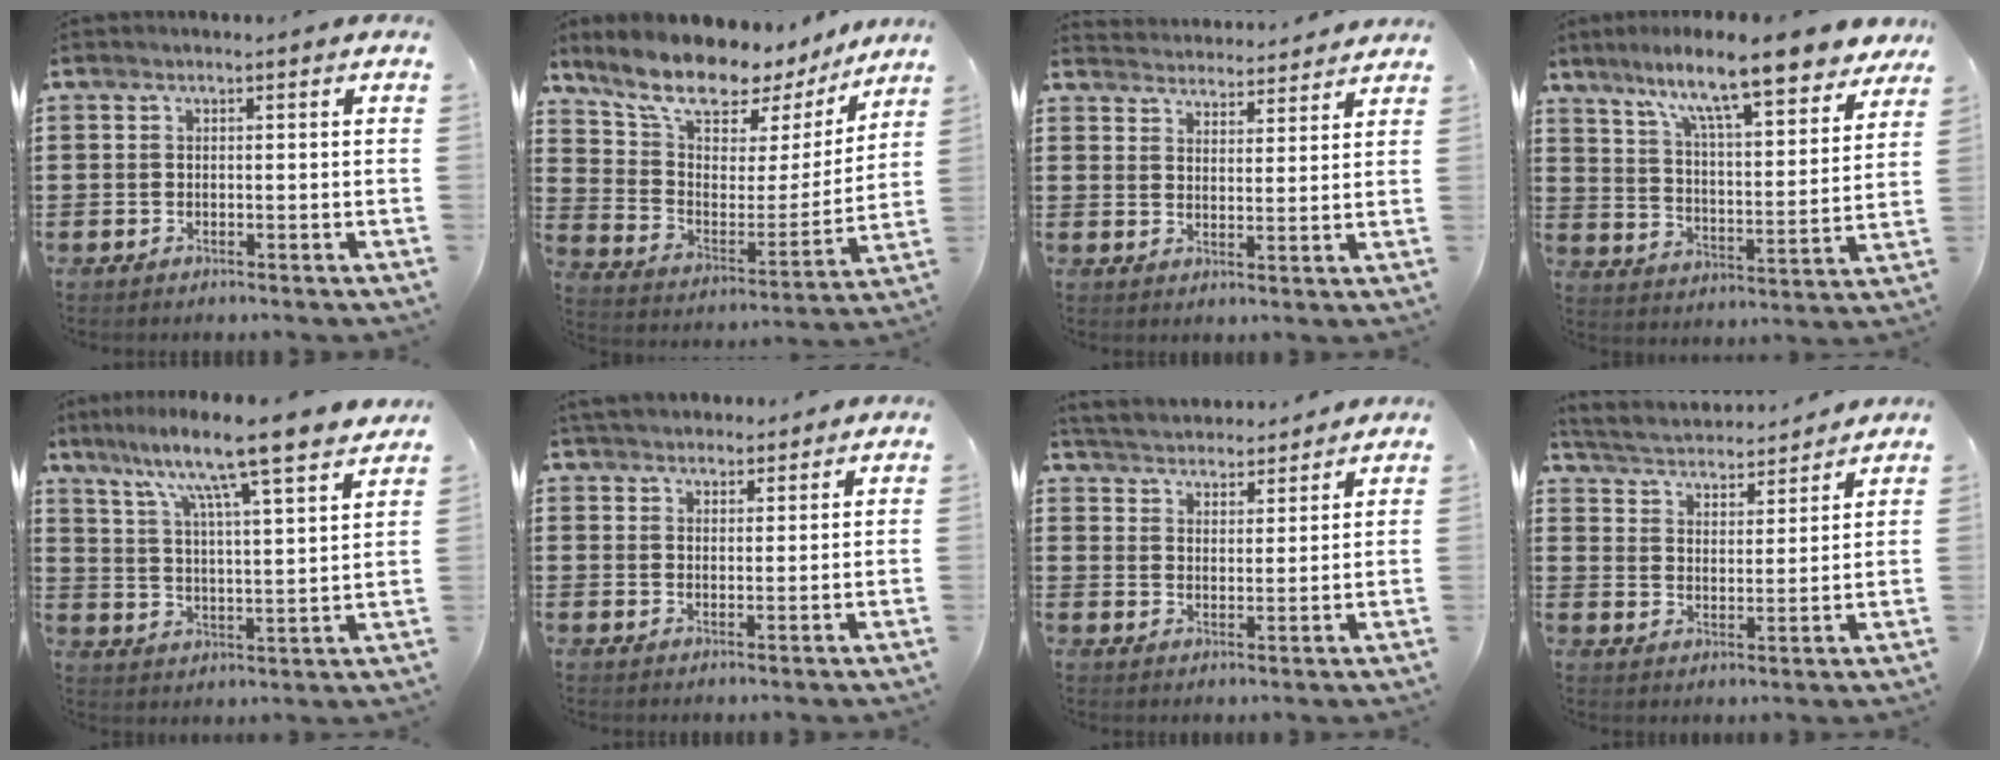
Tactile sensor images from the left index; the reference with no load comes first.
{"total": 10.8, "force": [9.4, 3.2, 4.2], "torque": [-0.106, -0.073, 0.160]}
{"total": 3.8, "force": [3.7, 0.0, -0.5], "torque": [-0.005, -0.022, 0.066]}
{"total": 12.3, "force": [10.0, 1.1, 7.1], "torque": [-0.152, -0.053, 0.167]}
{"total": 10.2, "force": [8.5, -0.7, 5.5], "torque": [-0.121, -0.065, 0.134]}
{"total": 3.6, "force": [3.4, 1.0, 0.2], "torque": [-0.016, -0.002, 0.066]}
{"total": 4.1, "force": [4.1, 0.5, -0.1], "torque": [-0.017, -0.021, 0.072]}
{"total": 3.8, "force": [3.7, 0.3, 0.3], "torque": [-0.028, -0.026, 0.058]}